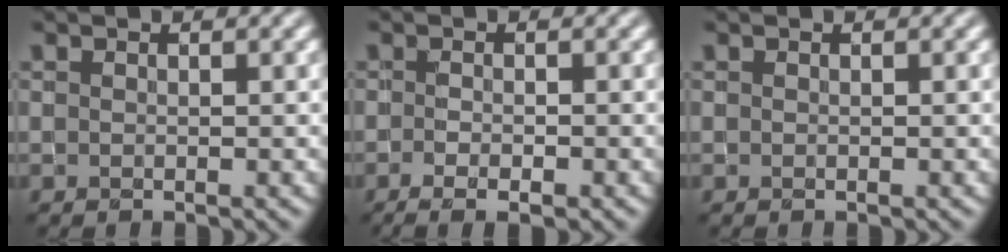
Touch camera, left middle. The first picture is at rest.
{"total": 2.4, "force": [-1.1, 0.8, 2.0], "torque": [-0.035, -0.009, -0.014]}
{"total": 0.0}